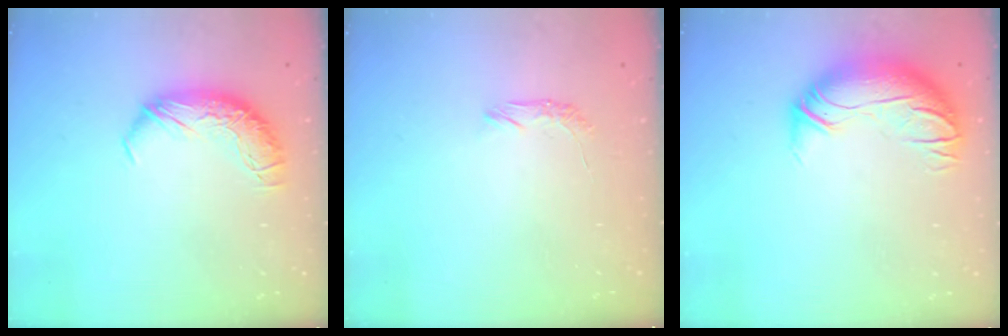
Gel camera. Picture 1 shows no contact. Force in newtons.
{"total": 6.4, "press": 6.4, "slide": 1.0}
{"total": 3.0, "press": 0.4, "slide": 2.9}